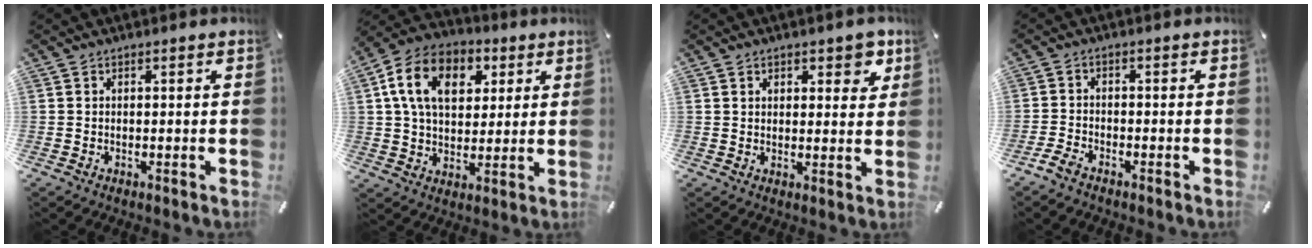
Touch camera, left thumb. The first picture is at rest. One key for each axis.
{"total": 14.4, "fx": 4.7, "fy": 10.3, "fz": 8.8, "tx": -0.169, "ty": 0.003, "tz": 0.086}
{"total": 4.9, "fx": 3.0, "fy": 2.9, "fz": 2.6, "tx": -0.018, "ty": -0.009, "tz": 0.046}
{"total": 3.0, "fx": -2.7, "fy": 1.1, "fz": 0.9, "tx": -0.030, "ty": 0.009, "tz": -0.055}